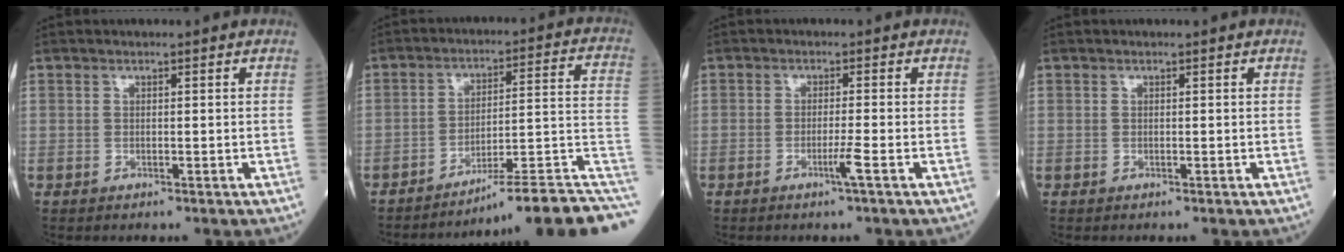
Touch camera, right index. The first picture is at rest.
{"total": 16.1, "force": [-13.8, -1.5, 8.2], "torque": [-0.047, 0.038, -0.195]}
{"total": 2.2, "force": [-1.1, -0.7, 1.8], "torque": [-0.034, -0.004, -0.024]}
{"total": 0.0}